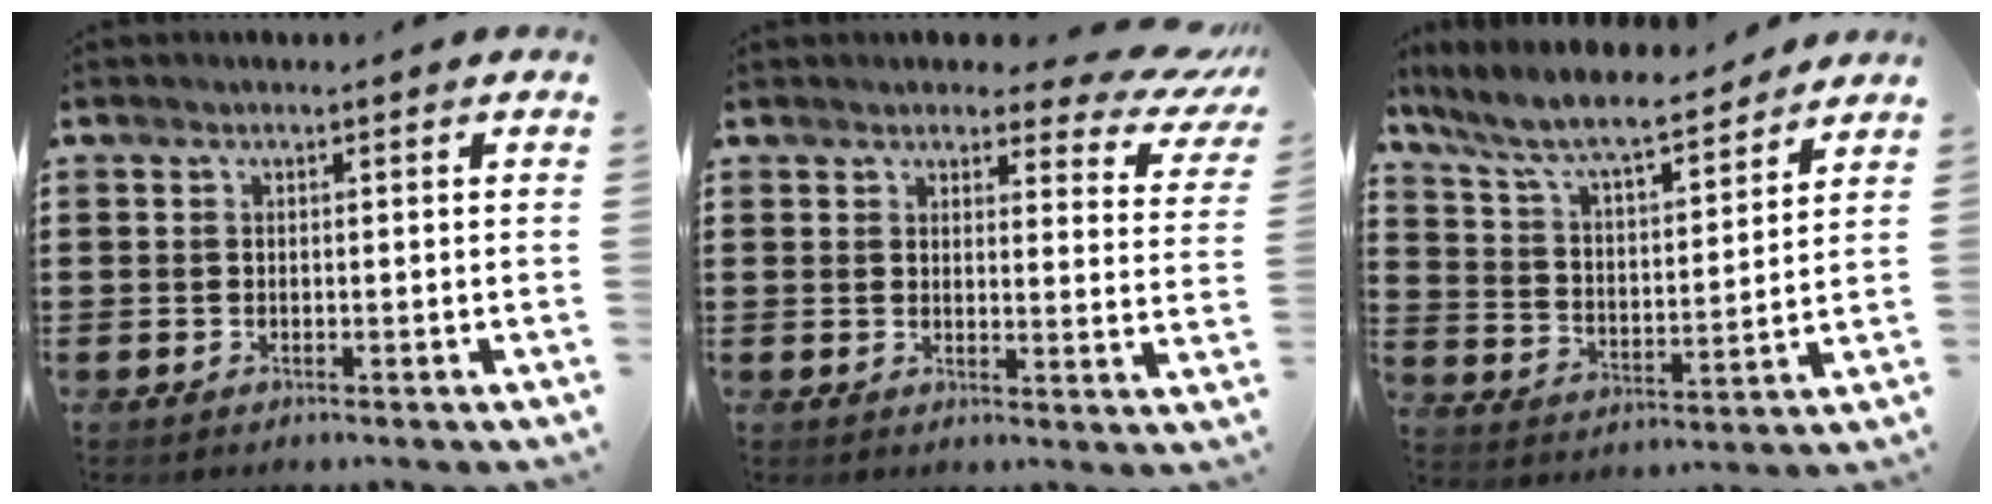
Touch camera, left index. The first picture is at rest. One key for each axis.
{"total": 4.4, "fx": 3.7, "fy": 1.2, "fz": 2.0, "tx": -0.039, "ty": -0.017, "tz": 0.063}
{"total": 8.3, "fx": 7.4, "fy": 1.0, "fz": 3.6, "tx": -0.102, "ty": -0.044, "tz": 0.126}